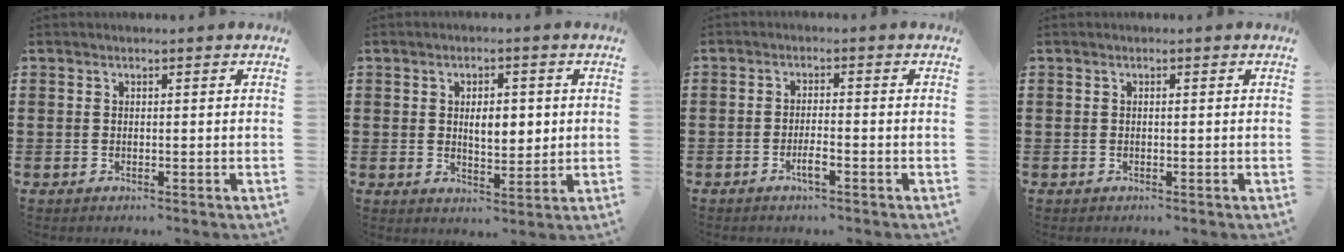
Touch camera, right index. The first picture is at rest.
{"total": 4.8, "force": [0.5, 2.3, 4.1], "torque": [-0.061, -0.001, 0.001]}
{"total": 2.6, "force": [-1.5, 0.3, 2.1], "torque": [-0.043, -0.003, -0.029]}
{"total": 0.0}